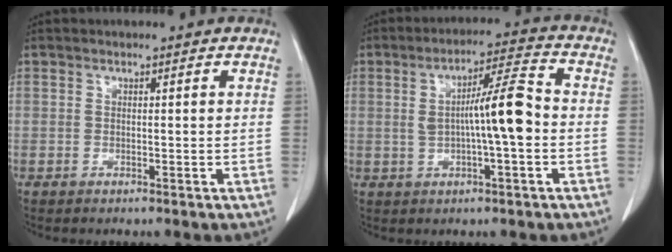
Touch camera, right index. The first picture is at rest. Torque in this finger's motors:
{"motor_torque": [0.50, 0.11, 0.28, 0.12]}